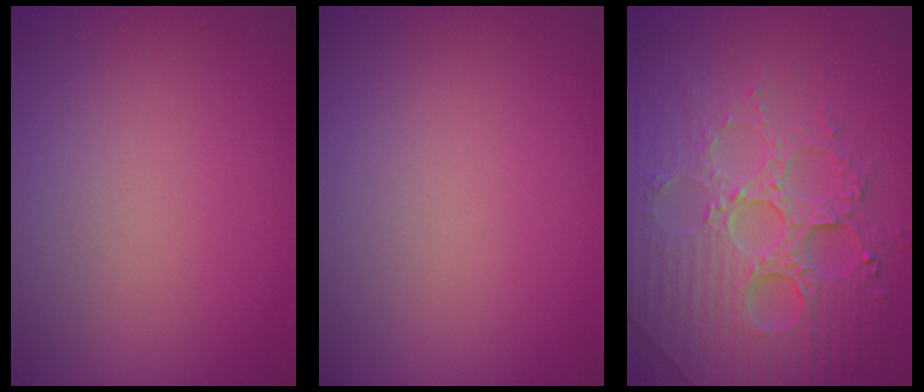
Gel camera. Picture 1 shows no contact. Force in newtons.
{"total": 0.0}
{"total": 7.8, "press": 6.1, "slide": 4.8}